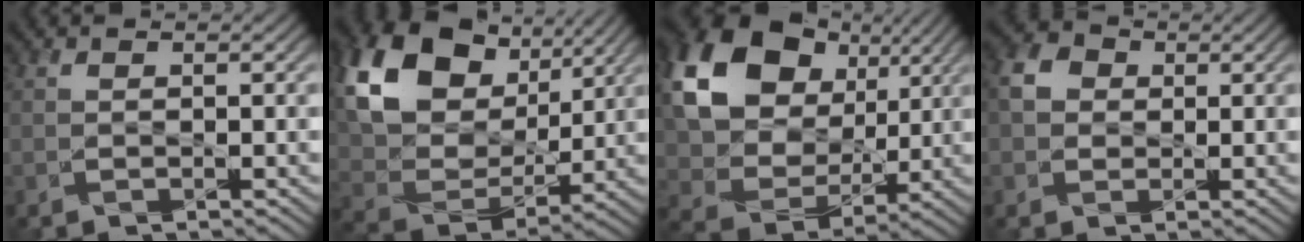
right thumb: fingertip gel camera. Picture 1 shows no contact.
{"total": 18.4, "force": [7.4, 13.0, 10.6], "torque": [-0.281, 0.031, 0.160]}
{"total": 18.4, "force": [6.2, 13.9, 10.3], "torque": [-0.266, 0.031, 0.141]}
{"total": 3.9, "force": [0.3, 3.4, 1.9], "torque": [-0.048, 0.007, -0.001]}